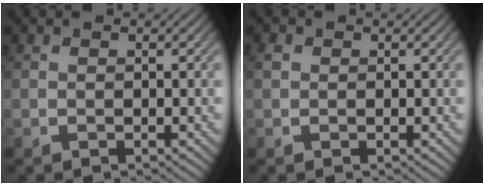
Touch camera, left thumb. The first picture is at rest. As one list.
[{"total": 0.8, "force": [0.1, 0.8, 0.3], "torque": [-0.005, 0.002, -0.005]}]